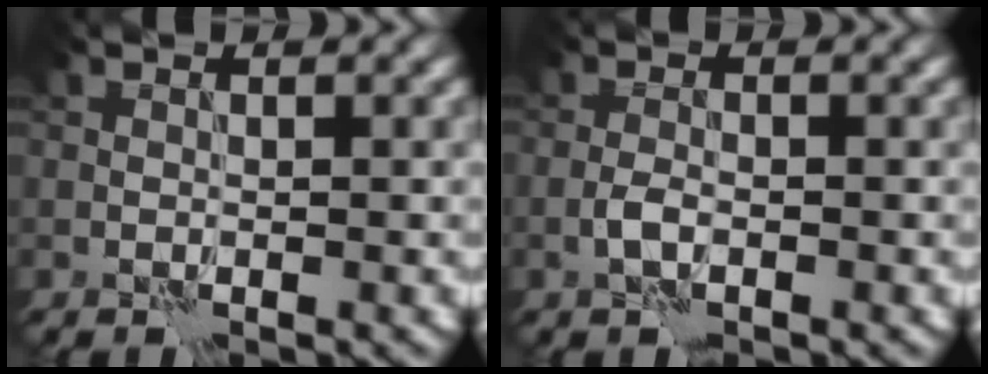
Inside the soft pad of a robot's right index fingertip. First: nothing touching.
{"total": 1.4, "force": [-0.6, 0.5, 1.1], "torque": [-0.026, 0.002, -0.017]}